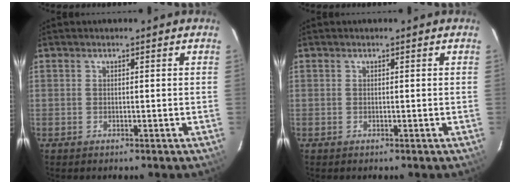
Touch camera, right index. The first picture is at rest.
{"total": 0.0}